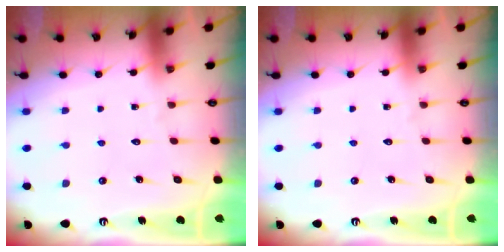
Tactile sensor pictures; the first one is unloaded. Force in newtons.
{"total": 0.0}